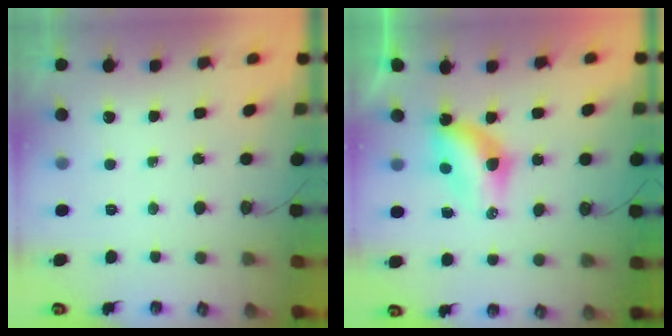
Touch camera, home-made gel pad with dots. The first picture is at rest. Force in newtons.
{"total": 7.4, "press": 7.3, "slide": 0.8}